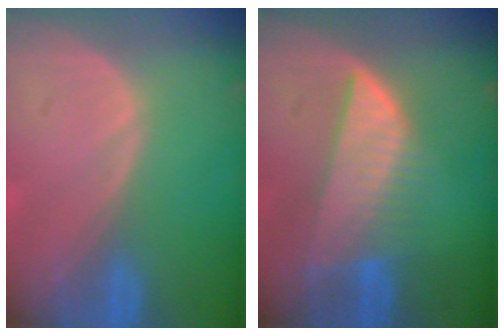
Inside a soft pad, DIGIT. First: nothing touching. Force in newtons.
{"total": 7.7, "press": 6.9, "slide": 3.5}